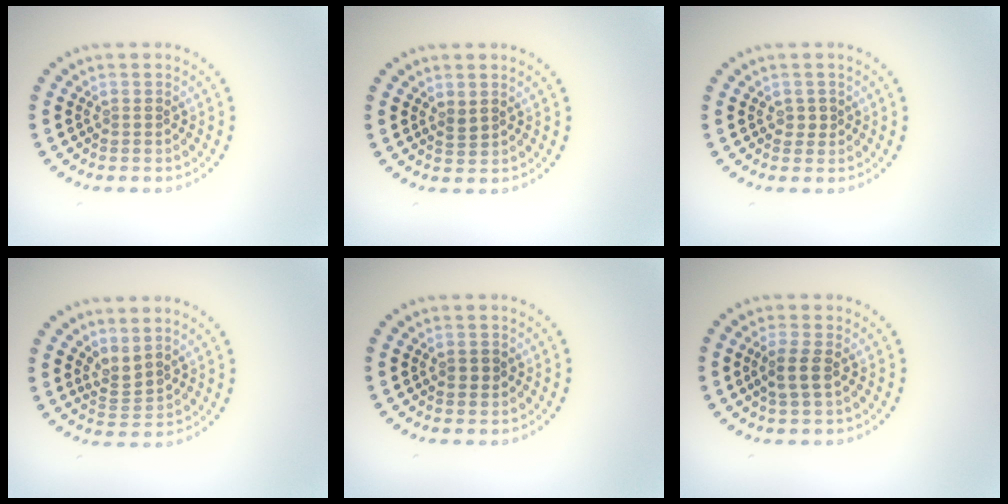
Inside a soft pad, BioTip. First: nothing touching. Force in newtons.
{"total": 0.9, "press": 0.7, "slide": 0.6}
{"total": 1.0, "press": 0.9, "slide": 0.3}
{"total": 2.2, "press": 1.5, "slide": 1.6}
{"total": 1.3, "press": 1.3, "slide": 0.3}
{"total": 2.4, "press": 2.2, "slide": 0.8}